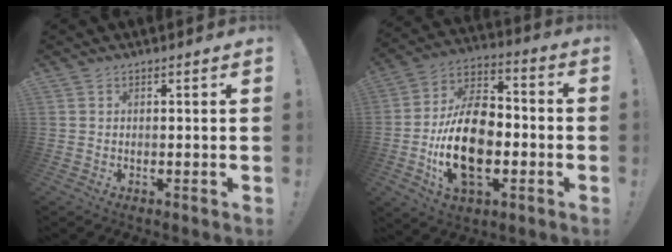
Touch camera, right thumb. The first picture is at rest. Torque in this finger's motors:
{"motor_torque": [2.78, 2.23, 0.21, -0.21, 0.30]}